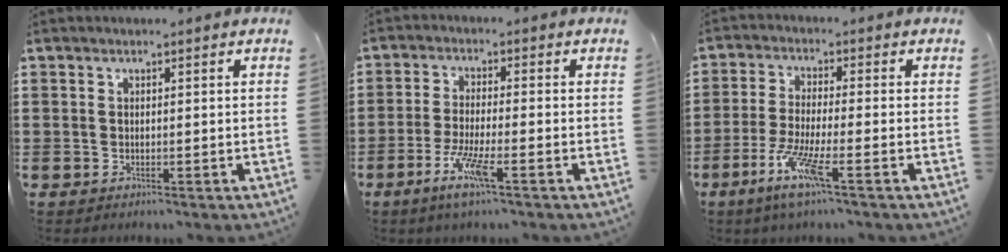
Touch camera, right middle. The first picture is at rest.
{"total": 6.2, "force": [-3.3, 0.9, 5.2], "torque": [-0.110, -0.009, -0.062]}
{"total": 7.2, "force": [-3.9, 0.8, 6.0], "torque": [-0.129, -0.011, -0.074]}